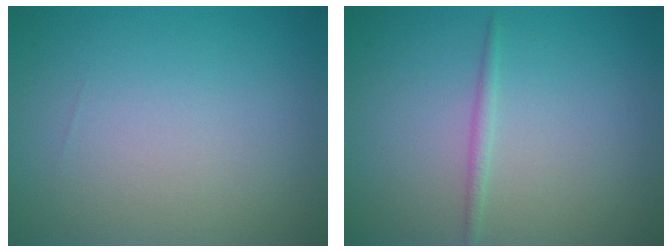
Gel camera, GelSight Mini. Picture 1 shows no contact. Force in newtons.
{"total": 0.9, "press": 0.9, "slide": 0.0}